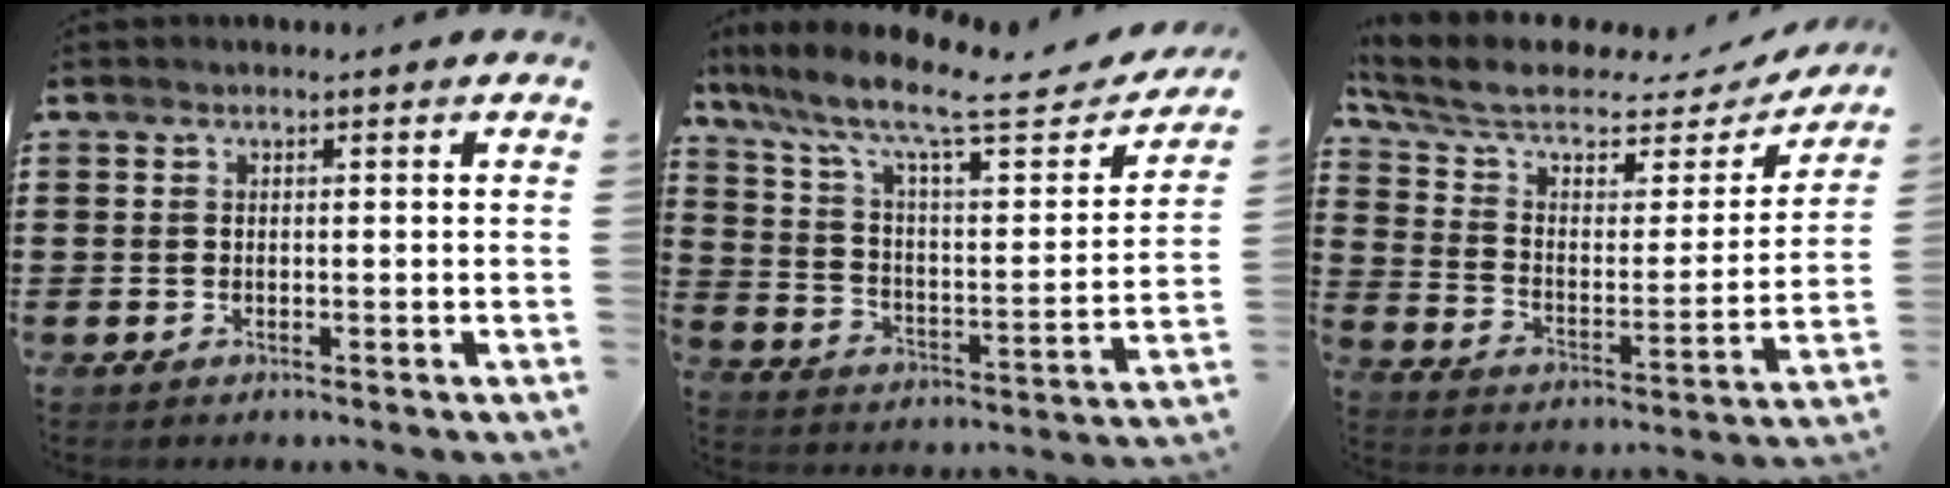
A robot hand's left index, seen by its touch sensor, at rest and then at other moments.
{"total": 11.4, "force": [8.3, 2.2, 7.5], "torque": [-0.158, -0.050, 0.133]}
{"total": 7.5, "force": [5.5, 2.8, 4.2], "torque": [-0.115, -0.035, 0.089]}